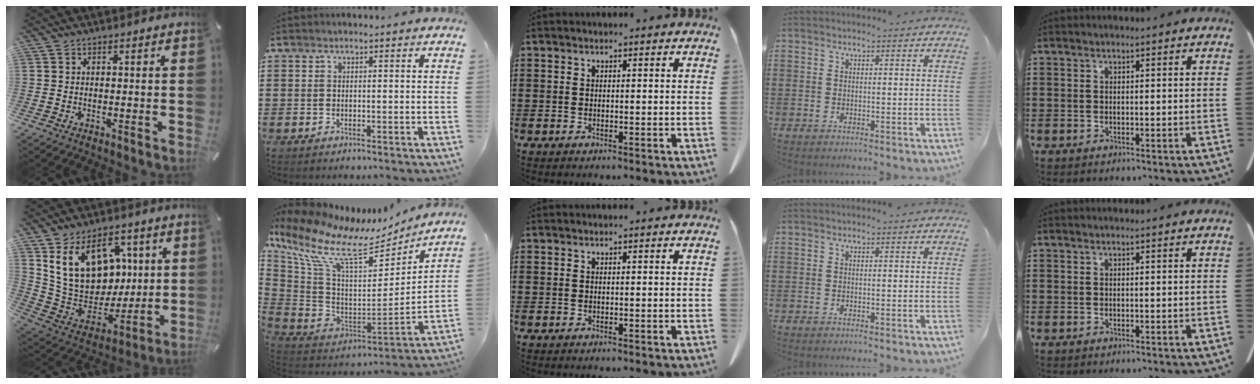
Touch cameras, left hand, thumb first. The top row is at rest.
{"thumb": {"total": 19.4, "force": [7.3, 14.3, 10.9], "torque": [-0.200, -0.024, 0.143]}, "index": {"total": 12.3, "force": [8.0, 4.4, 8.3], "torque": [-0.201, -0.059, 0.134]}}